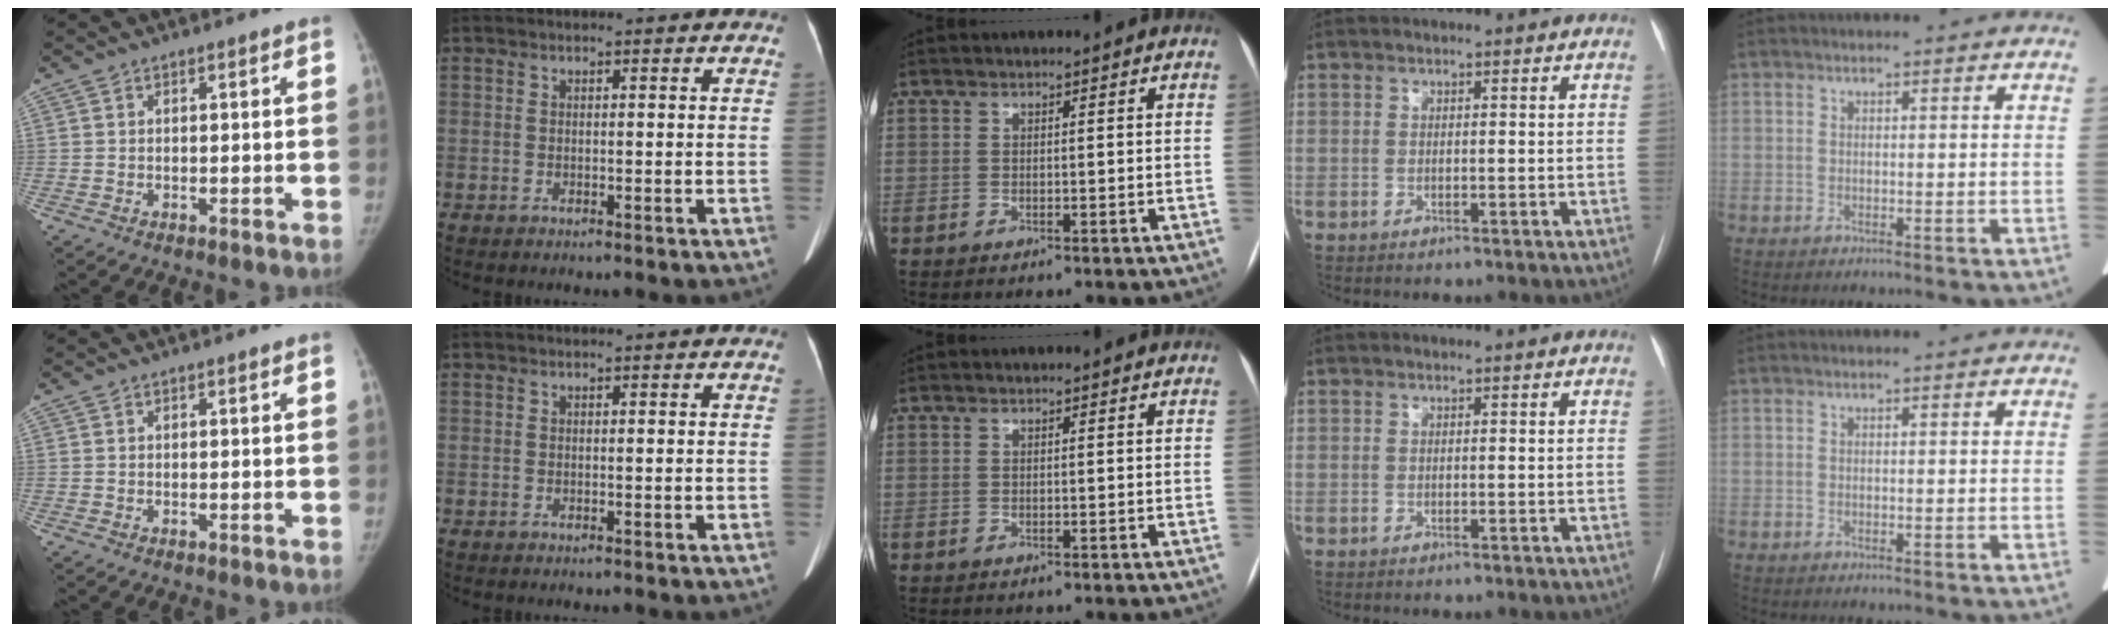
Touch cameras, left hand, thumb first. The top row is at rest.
{}